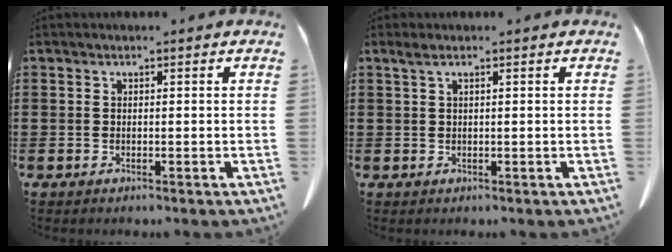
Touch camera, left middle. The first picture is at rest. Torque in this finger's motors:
{"motor_torque": [0.29, 0.12, 0.13, 0.01]}